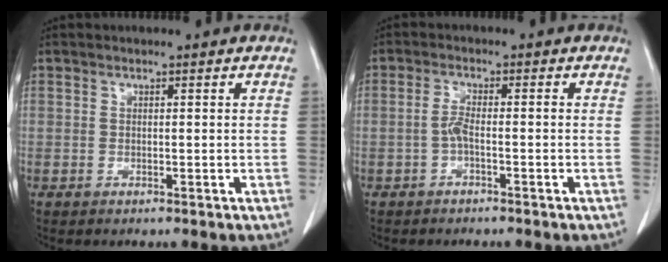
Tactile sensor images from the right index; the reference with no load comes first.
{"total": 2.3, "force": [-0.9, 0.3, 2.1], "torque": [-0.041, 0.003, -0.020]}